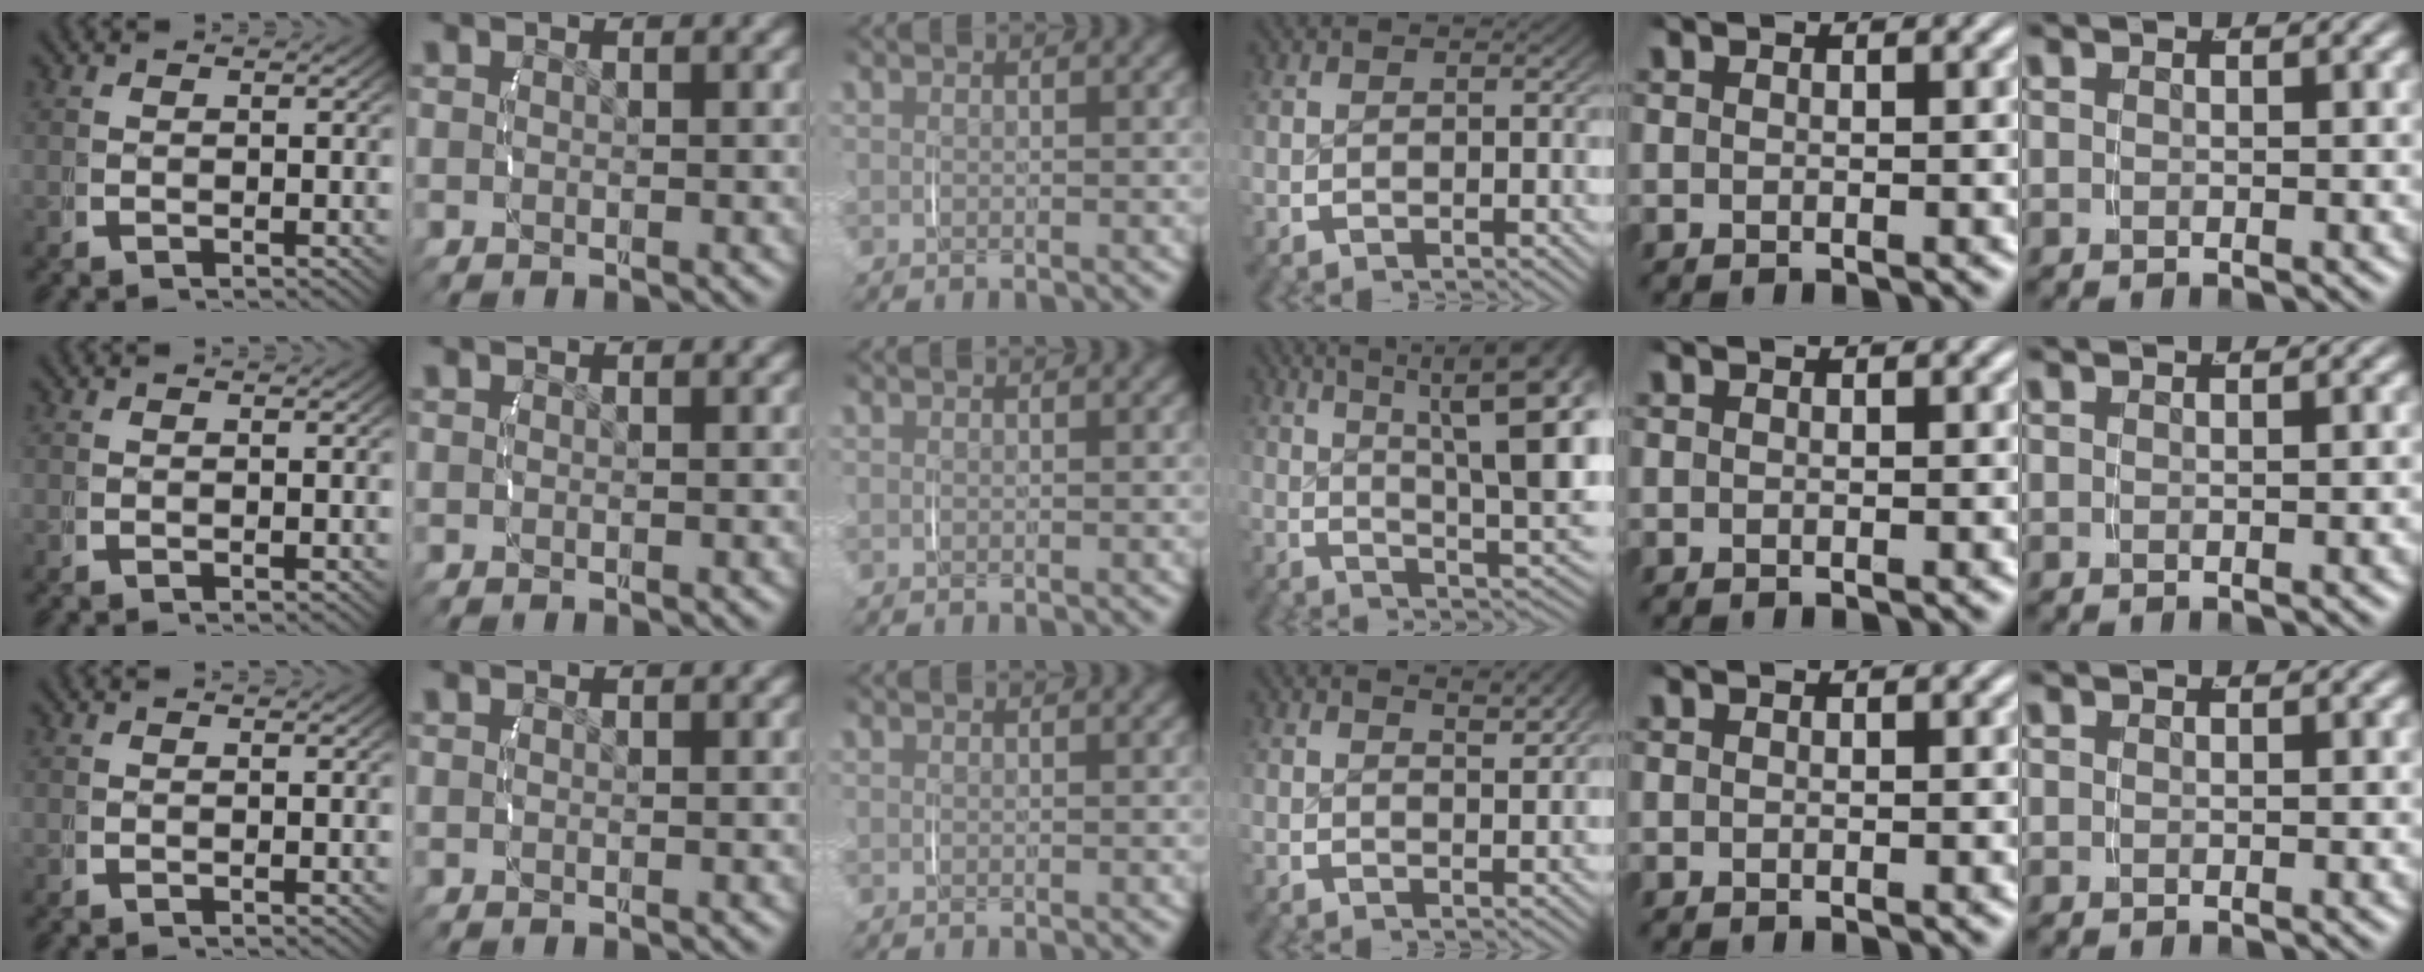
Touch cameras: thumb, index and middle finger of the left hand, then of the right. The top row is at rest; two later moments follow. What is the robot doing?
{"motion": "lift_and_place", "object": "string"}